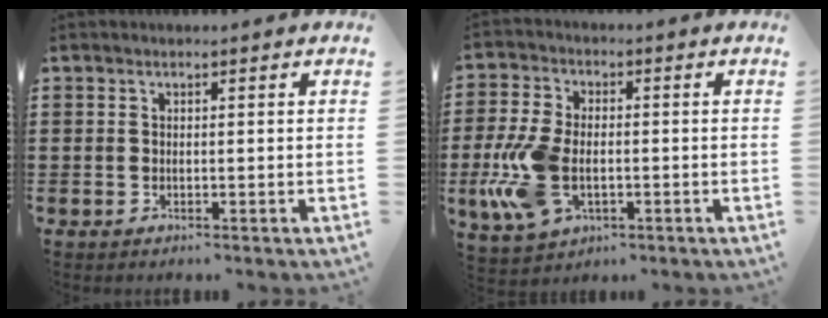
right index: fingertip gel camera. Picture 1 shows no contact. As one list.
[{"total": 9.9, "force": [-2.2, 5.6, 7.9], "torque": [-0.191, -0.006, -0.041]}]